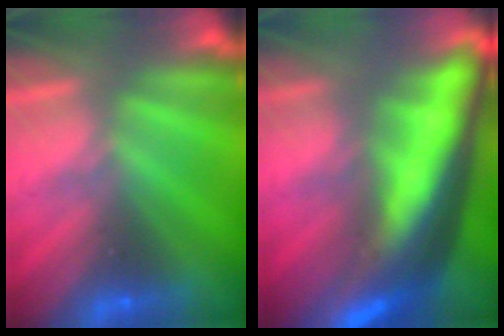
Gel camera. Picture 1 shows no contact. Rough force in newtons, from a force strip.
{"total": 6.8}